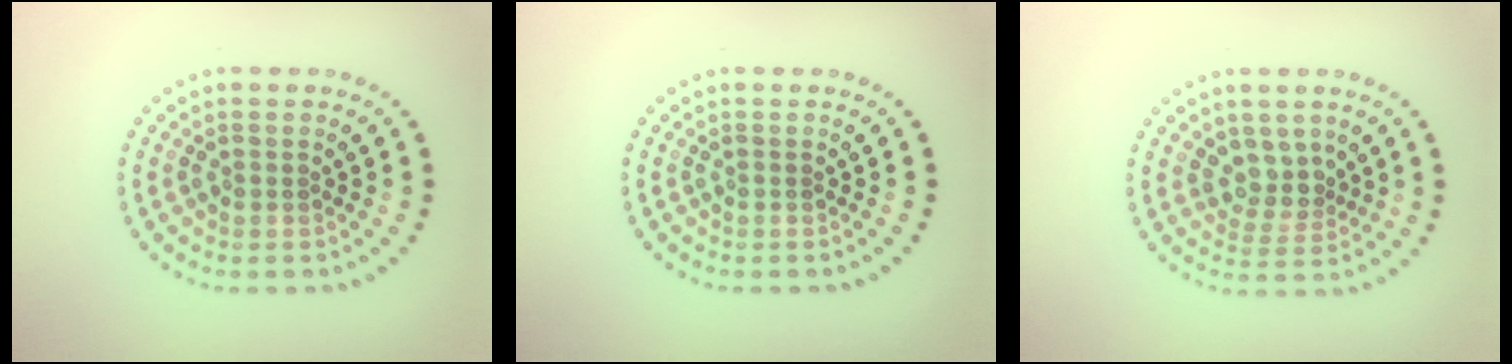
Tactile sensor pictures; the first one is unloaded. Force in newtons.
{"total": 0.0}
{"total": 2.5, "press": 2.1, "slide": 1.5}